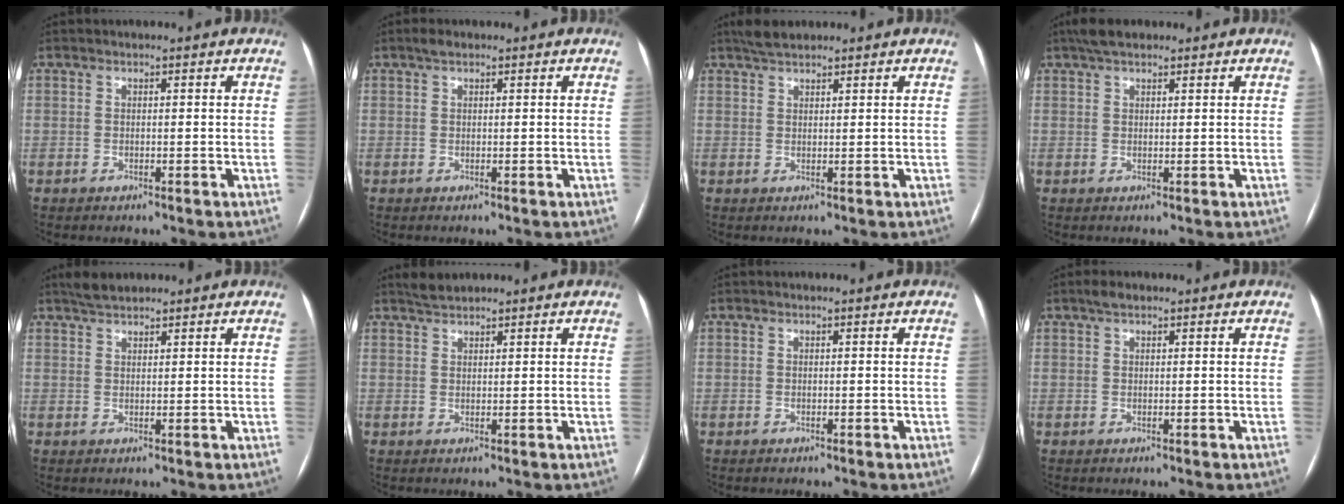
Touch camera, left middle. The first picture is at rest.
{"total": 1.1, "force": [0.8, 0.4, 0.7], "torque": [-0.016, 0.012, 0.015]}
{"total": 3.1, "force": [2.7, 0.9, 1.2], "torque": [-0.027, 0.014, 0.051]}
{"total": 3.9, "force": [3.0, 1.5, 2.0], "torque": [-0.041, 0.023, 0.054]}
{"total": 2.9, "force": [2.6, 0.7, 1.0], "torque": [-0.021, 0.012, 0.048]}
{"total": 2.0, "force": [1.9, 0.2, 0.4], "torque": [-0.011, 0.009, 0.039]}
{"total": 0.0}
{"total": 1.6, "force": [1.1, 0.6, 0.9], "torque": [-0.020, 0.013, 0.020]}